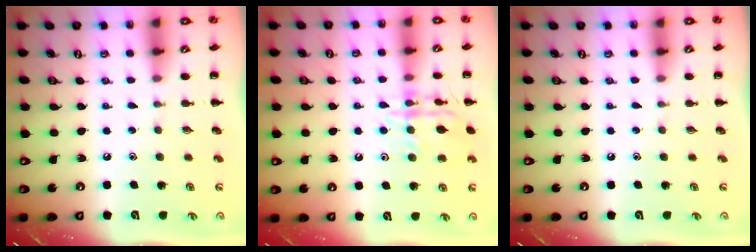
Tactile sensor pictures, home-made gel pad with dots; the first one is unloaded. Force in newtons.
{"total": 13.5, "press": 13.5, "slide": 0.8}
{"total": 0.0}